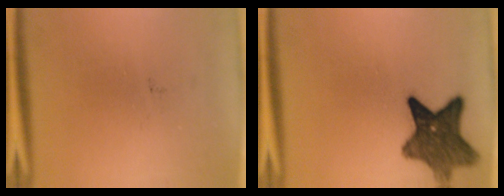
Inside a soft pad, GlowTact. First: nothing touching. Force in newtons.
{"total": 9.7}